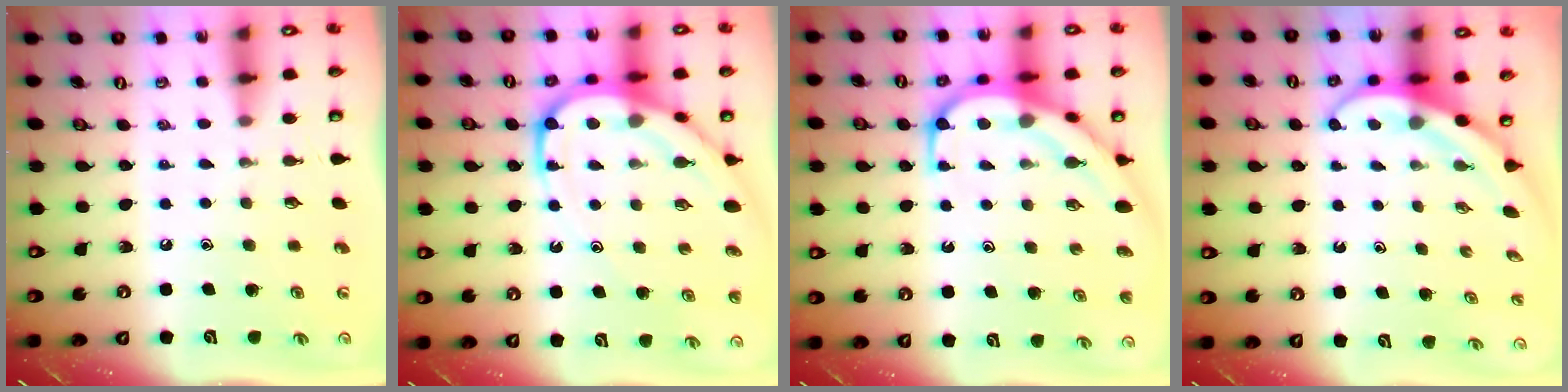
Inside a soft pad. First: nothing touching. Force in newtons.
{"total": 14.0, "press": 14.0, "slide": 1.2}
{"total": 11.1, "press": 11.1, "slide": 1.0}
{"total": 4.0, "press": 4.0, "slide": 0.3}